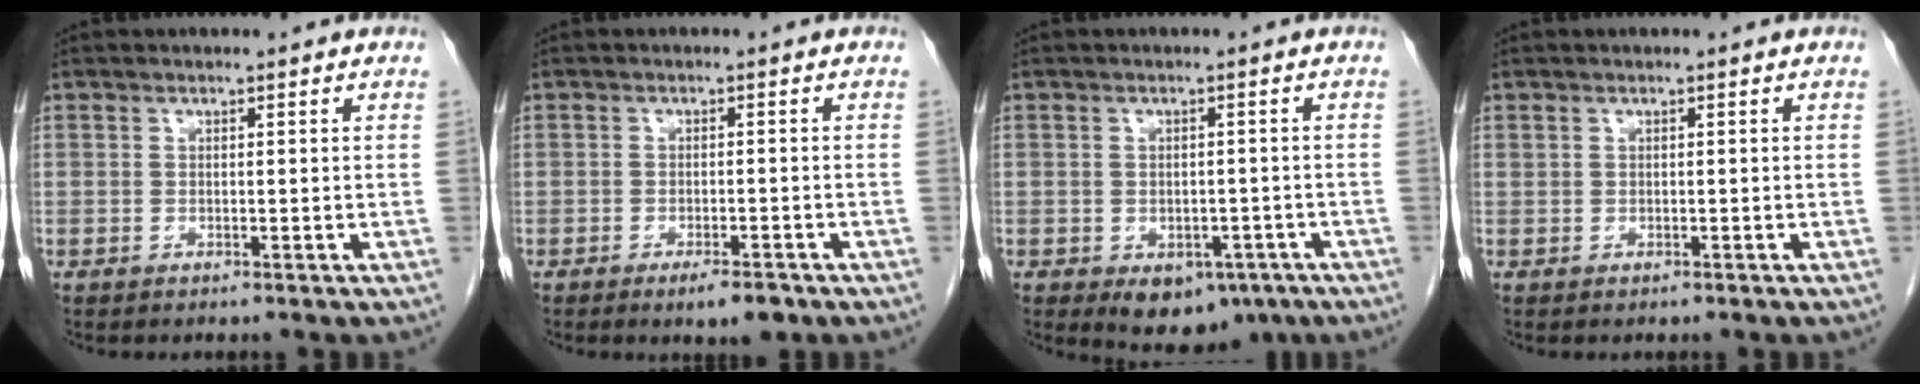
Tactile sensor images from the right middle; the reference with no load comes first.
{"total": 2.5, "force": [-1.7, 0.5, 1.8], "torque": [-0.026, -0.001, -0.023]}
{"total": 7.5, "force": [-4.2, 4.7, 4.1], "torque": [-0.037, 0.003, -0.049]}
{"total": 0.0}